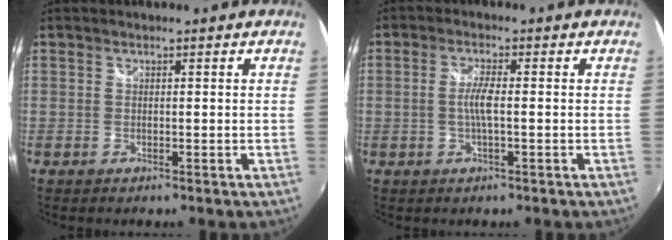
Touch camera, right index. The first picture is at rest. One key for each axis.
{"total": 3.5, "fx": -0.5, "fy": 0.2, "fz": 3.4, "tx": -0.068, "ty": -0.001, "tz": -0.008}